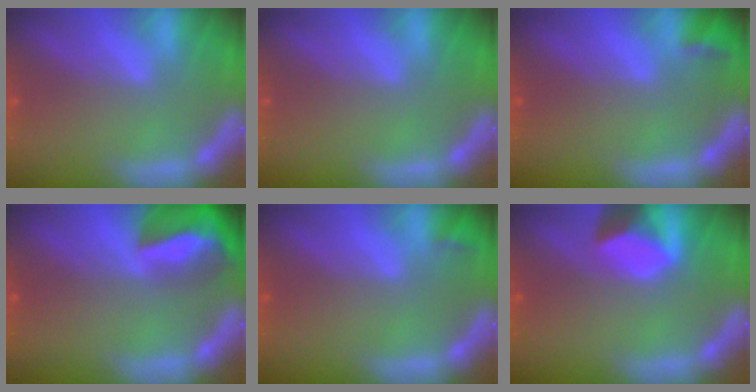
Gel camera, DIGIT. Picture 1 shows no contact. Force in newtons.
{"total": 0.0}
{"total": 1.4}
{"total": 8.5}
{"total": 0.9}
{"total": 4.0}